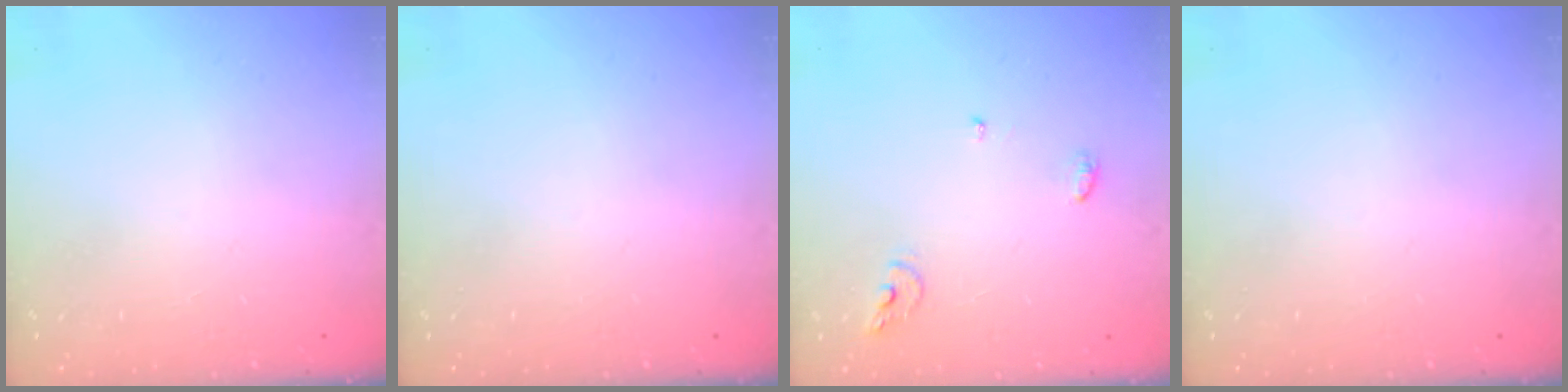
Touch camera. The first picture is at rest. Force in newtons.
{"total": 0.0}
{"total": 6.2, "press": 6.2, "slide": 0.2}
{"total": 0.0}